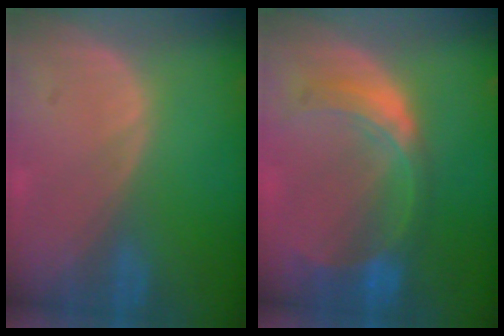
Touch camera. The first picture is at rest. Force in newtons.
{"total": 7.8, "press": 6.9, "slide": 3.7}